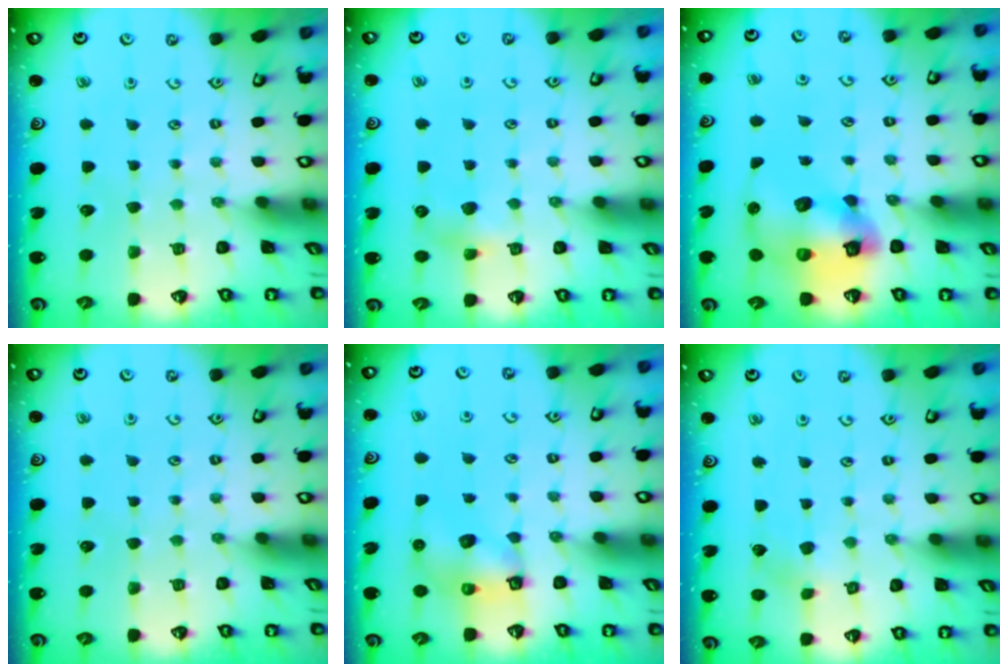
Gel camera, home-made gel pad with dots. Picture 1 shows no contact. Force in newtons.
{"total": 4.5, "press": 4.5, "slide": 0.6}
{"total": 13.2, "press": 13.1, "slide": 1.8}
{"total": 0.0}
{"total": 5.8, "press": 5.8, "slide": 0.2}
{"total": 3.3, "press": 3.2, "slide": 0.3}